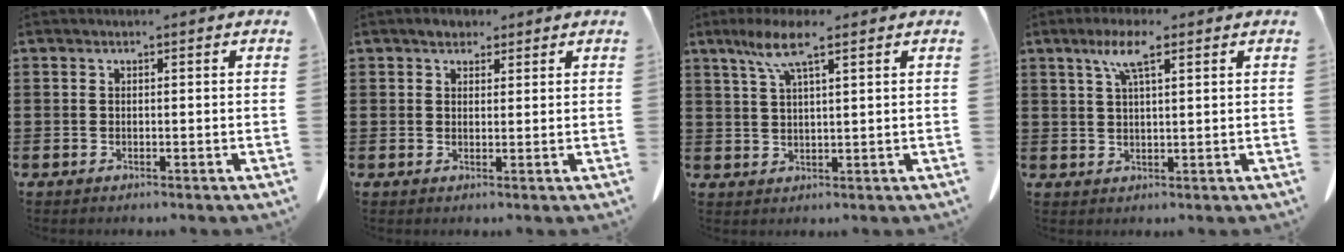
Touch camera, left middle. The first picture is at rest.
{"total": 2.2, "force": [1.8, 1.1, 0.5], "torque": [0.000, 0.001, 0.031]}
{"total": 6.3, "force": [3.8, 0.8, 5.0], "torque": [-0.106, 0.000, 0.066]}
{"total": 5.7, "force": [3.1, 1.3, 4.6], "torque": [-0.099, 0.010, 0.052]}